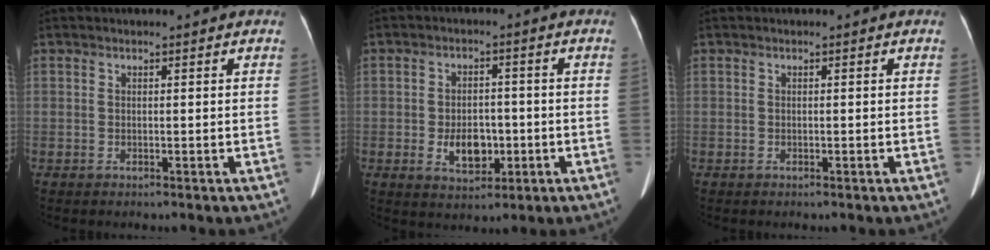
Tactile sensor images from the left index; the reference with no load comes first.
{"total": 5.8, "force": [-1.4, 3.7, 4.2], "torque": [-0.078, 0.003, -0.014]}
{"total": 0.0}